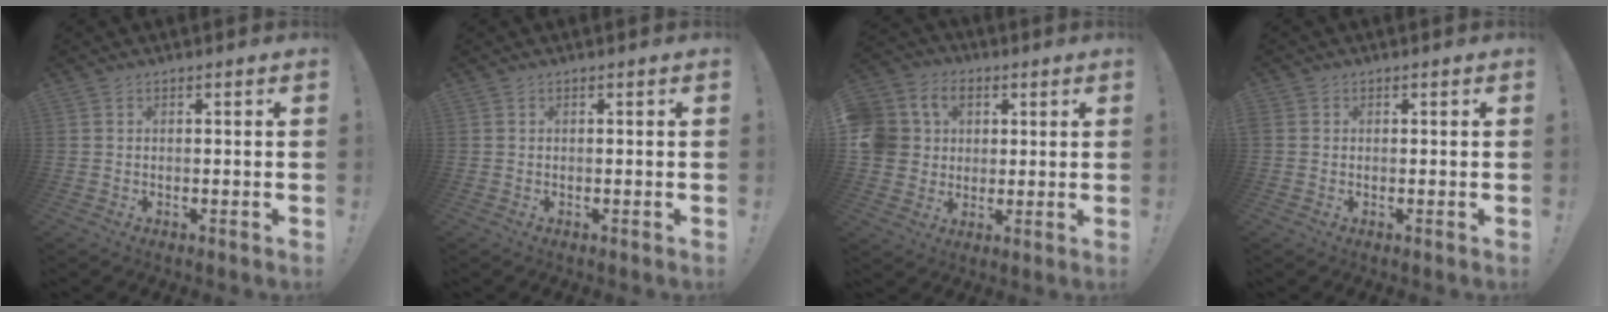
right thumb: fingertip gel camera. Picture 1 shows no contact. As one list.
[{"total": 0.0}, {"total": 10.8, "force": [1.9, 9.9, 3.8], "torque": [-0.073, -0.001, 0.042]}, {"total": 0.7, "force": [0.2, 0.7, 0.2], "torque": [-0.005, 0.003, 0.004]}]